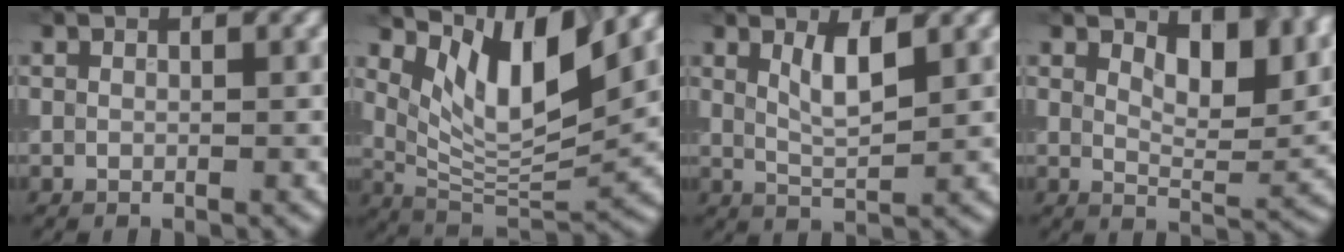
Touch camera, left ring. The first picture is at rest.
{"total": 8.2, "force": [4.5, 2.8, 6.4], "torque": [-0.112, -0.012, 0.084]}
{"total": 2.9, "force": [1.4, 0.8, 2.4], "torque": [-0.045, -0.006, 0.028]}
{"total": 6.3, "force": [3.4, 2.7, 4.5], "torque": [-0.069, -0.008, 0.052]}